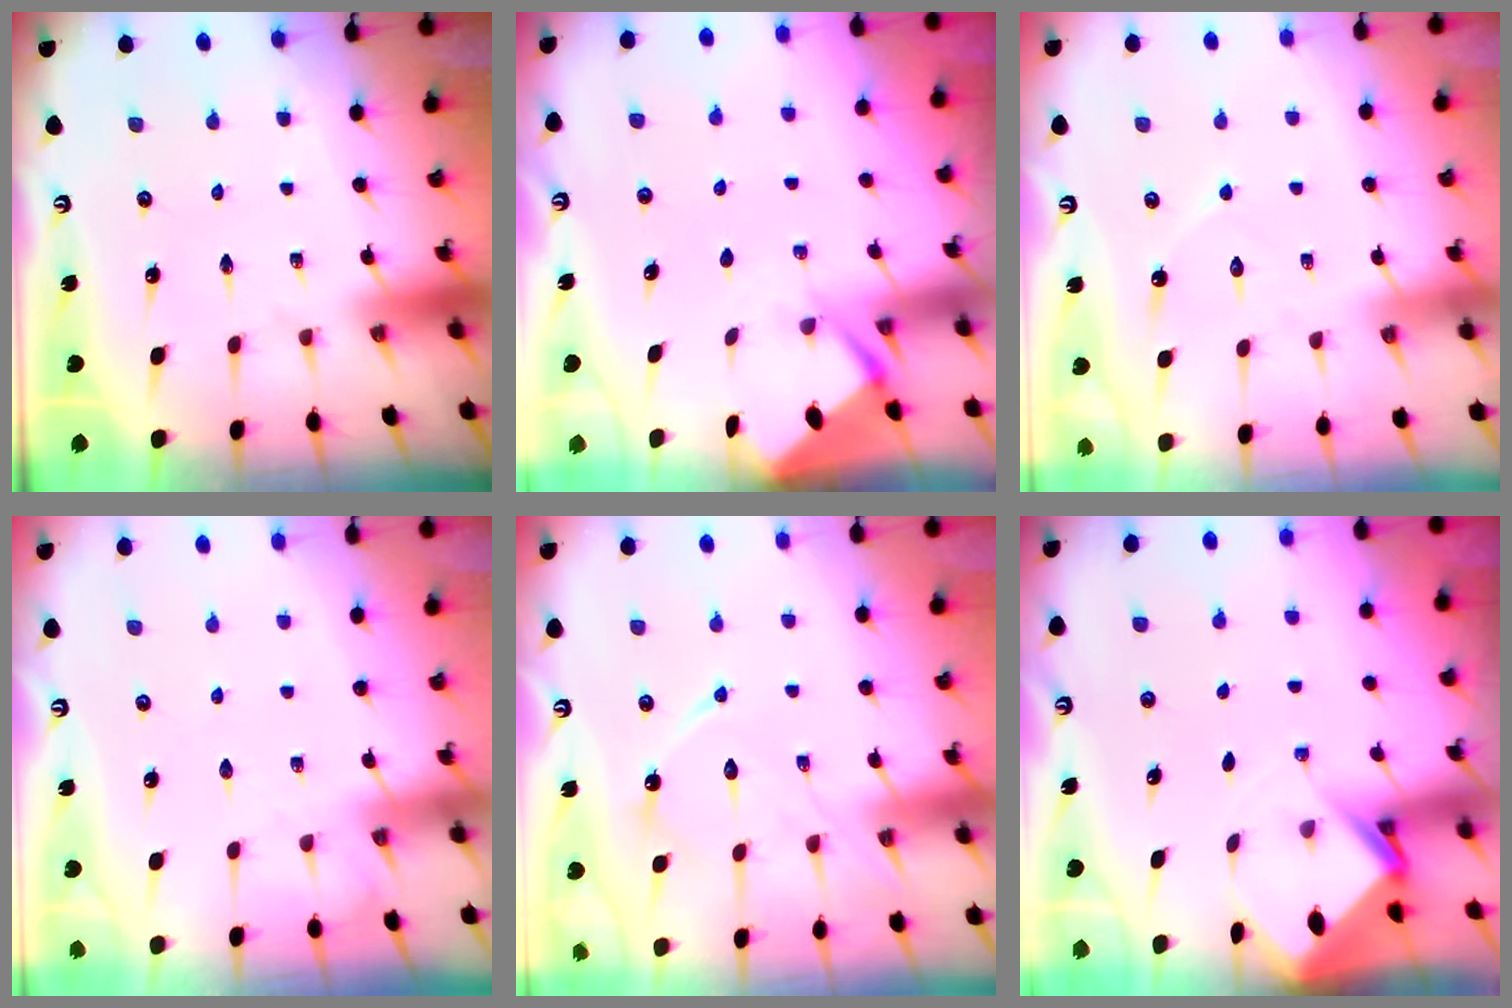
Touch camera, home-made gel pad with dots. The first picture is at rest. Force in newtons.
{"total": 2.6, "press": 2.6, "slide": 0.3}
{"total": 4.4, "press": 4.4, "slide": 0.3}
{"total": 3.7, "press": 3.7, "slide": 0.5}
{"total": 11.8, "press": 11.7, "slide": 0.7}
{"total": 3.4, "press": 3.4, "slide": 0.2}